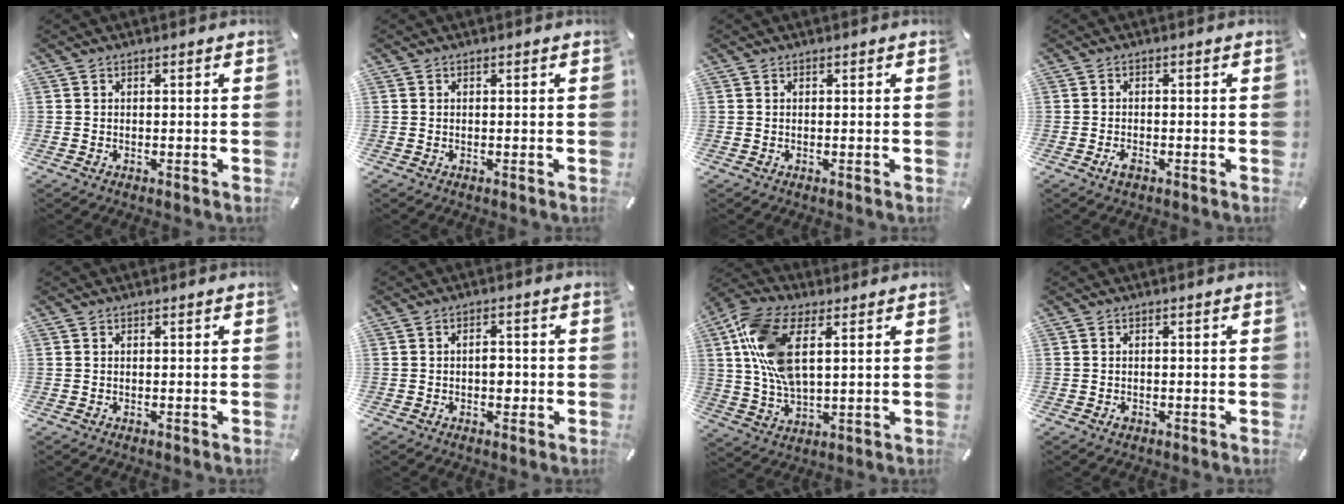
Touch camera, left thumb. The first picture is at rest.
{"total": 0.0}
{"total": 0.0}
{"total": 2.2, "force": [-1.0, 1.1, 1.5], "torque": [-0.036, 0.002, -0.021]}
{"total": 0.0}
{"total": 3.1, "force": [-0.6, 2.1, 2.3], "torque": [-0.027, -0.001, -0.015]}
{"total": 14.5, "force": [4.7, 7.5, 11.4], "torque": [-0.262, -0.003, 0.087]}
{"total": 1.0, "force": [-0.4, 0.7, 0.6], "torque": [-0.013, 0.001, -0.008]}